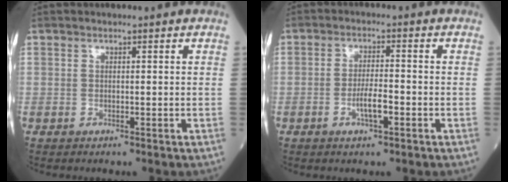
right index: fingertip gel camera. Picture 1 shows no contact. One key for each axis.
{"total": 4.0, "fx": -1.5, "fy": 0.7, "fz": 3.6, "tx": -0.063, "ty": 0.002, "tz": -0.026}